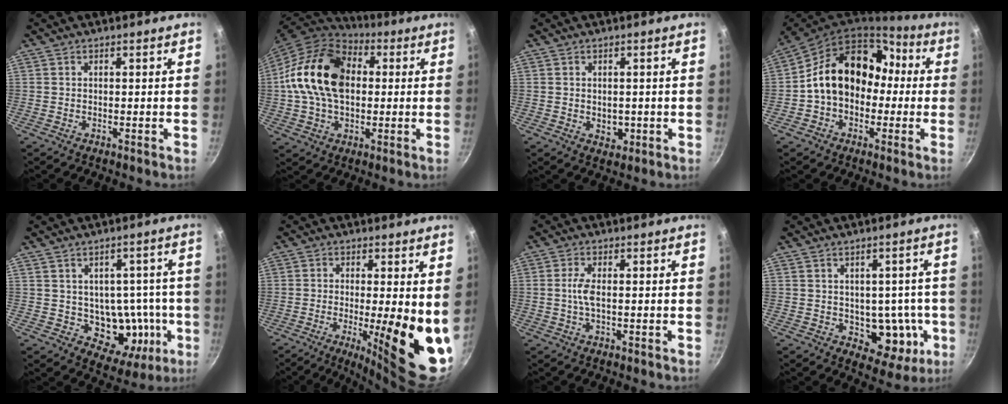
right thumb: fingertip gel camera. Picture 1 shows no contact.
{"total": 20.0, "force": [2.0, 13.8, 14.4], "torque": [-0.246, 0.027, 0.021]}
{"total": 2.8, "force": [-0.3, 2.3, 1.7], "torque": [-0.019, -0.003, 0.002]}
{"total": 16.8, "force": [0.3, 13.1, 10.5], "torque": [-0.123, 0.058, -0.005]}
{"total": 12.4, "force": [-1.3, 9.7, 7.7], "torque": [-0.055, 0.003, -0.003]}
{"total": 15.8, "force": [-1.3, 4.3, 15.1], "torque": [-0.189, -0.034, -0.014]}
{"total": 3.2, "force": [-0.1, 1.0, 3.0], "torque": [-0.071, 0.003, -0.004]}
{"total": 10.1, "force": [-1.3, 7.0, 7.2], "torque": [-0.049, 0.001, -0.005]}